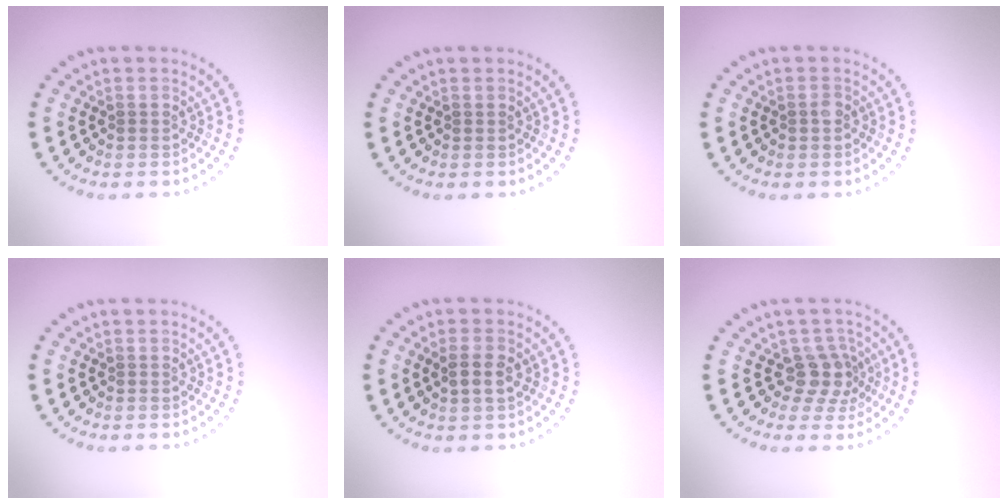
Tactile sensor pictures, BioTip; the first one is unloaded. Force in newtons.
{"total": 0.0}
{"total": 0.6, "press": 0.5, "slide": 0.3}
{"total": 0.0}
{"total": 2.1, "press": 2.0, "slide": 0.7}
{"total": 2.7, "press": 2.0, "slide": 1.8}